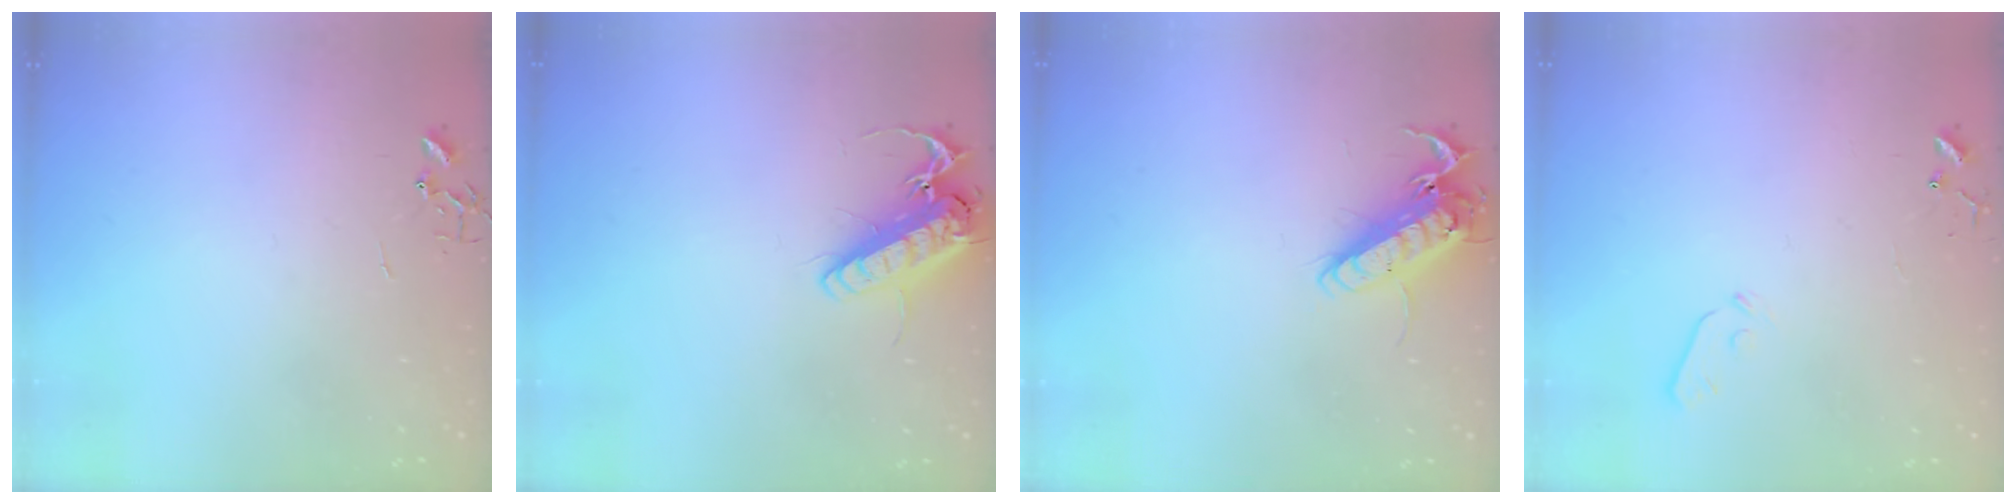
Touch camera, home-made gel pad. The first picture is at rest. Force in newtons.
{"total": 14.6, "press": 14.4, "slide": 2.6}
{"total": 15.0, "press": 14.7, "slide": 2.5}
{"total": 3.6, "press": 3.6, "slide": 0.6}